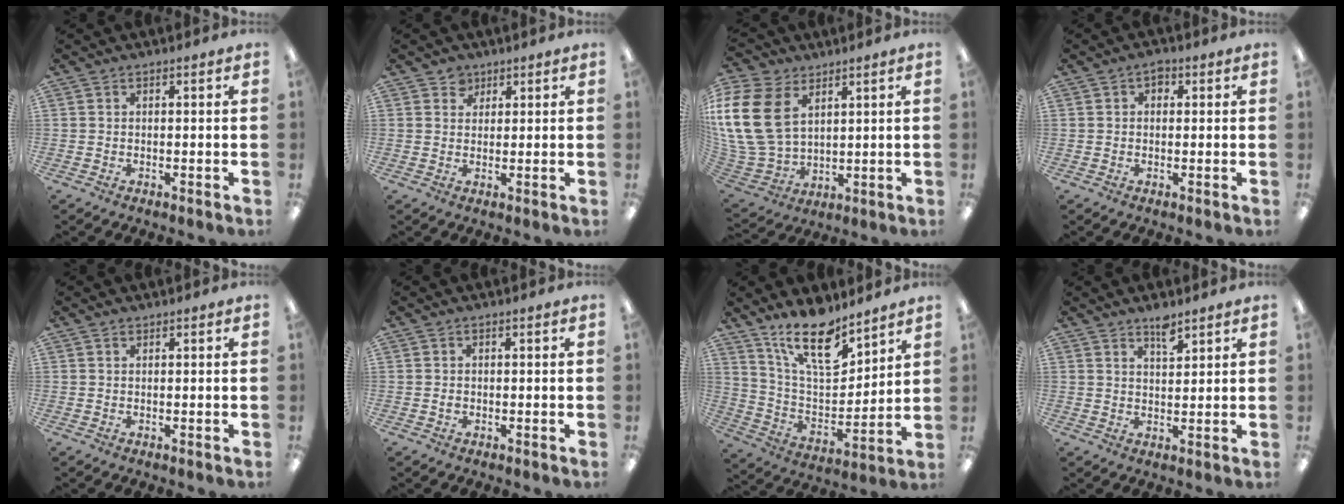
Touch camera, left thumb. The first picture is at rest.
{"total": 3.7, "force": [2.4, 2.7, 0.3], "torque": [0.000, -0.005, 0.042]}
{"total": 19.1, "force": [6.1, 13.7, 11.9], "torque": [-0.288, -0.027, 0.114]}
{"total": 1.9, "force": [0.5, 1.4, 1.2], "torque": [-0.017, 0.002, 0.006]}
{"total": 0.6, "force": [0.4, 0.3, 0.3], "torque": [-0.007, 0.003, 0.006]}
{"total": 0.8, "force": [-0.2, 0.6, 0.5], "torque": [-0.011, 0.001, -0.004]}
{"total": 16.9, "force": [12.4, 6.1, 9.6], "torque": [-0.171, -0.072, 0.216]}
{"total": 4.3, "force": [3.4, 1.3, 2.3], "torque": [-0.027, -0.019, 0.056]}